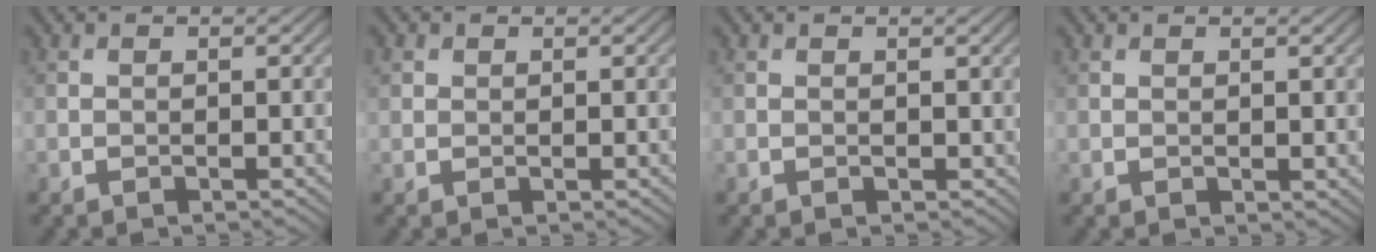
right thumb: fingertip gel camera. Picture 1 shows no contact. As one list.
[{"total": 1.0, "force": [0.5, 0.8, 0.3], "torque": [-0.006, 0.001, 0.012]}, {"total": 0.6, "force": [0.4, 0.4, 0.0], "torque": [-0.001, -0.003, 0.008]}, {"total": 0.8, "force": [0.6, 0.4, 0.3], "torque": [-0.007, -0.002, 0.015]}]